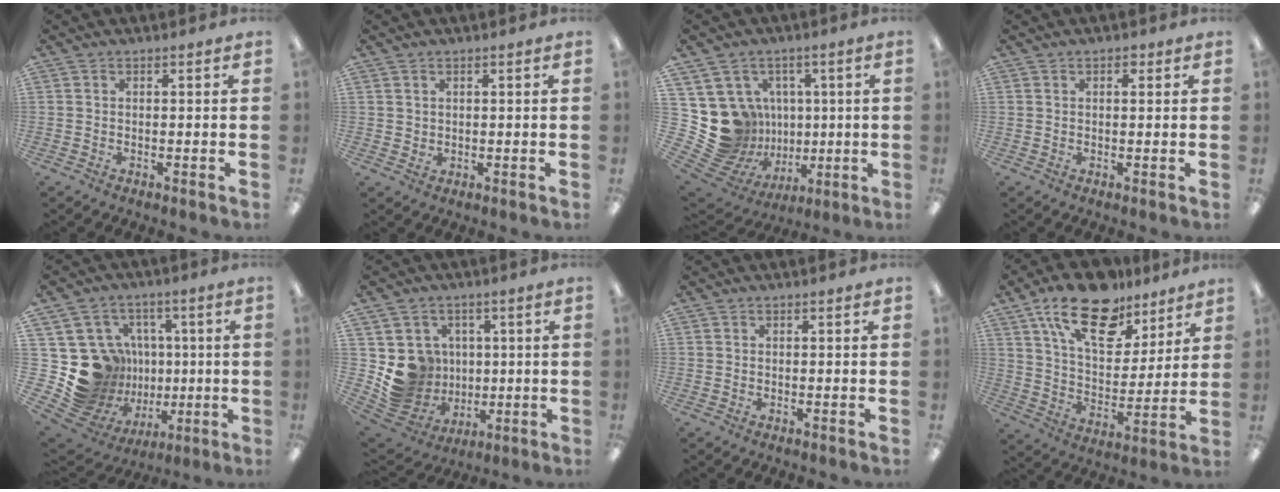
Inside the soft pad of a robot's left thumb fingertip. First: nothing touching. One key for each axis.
{"total": 1.5, "fx": 1.0, "fy": 1.1, "fz": 0.2, "tx": -0.005, "ty": 0.001, "tz": 0.018}
{"total": 15.9, "fx": 1.5, "fy": 15.2, "fz": 4.1, "tx": -0.105, "ty": -0.028, "tz": 0.069}
{"total": 1.5, "fx": 0.8, "fy": 0.9, "fz": 1.0, "tx": -0.004, "ty": -0.003, "tz": 0.010}
{"total": 19.9, "fx": 0.4, "fy": 19.0, "fz": 6.1, "tx": -0.144, "ty": -0.019, "tz": 0.069}
{"total": 10.9, "fx": 1.2, "fy": 10.7, "fz": 1.9, "tx": -0.065, "ty": -0.011, "tz": 0.040}
{"total": 0.0}
{"total": 19.1, "fx": 12.7, "fy": 9.5, "fz": 10.6, "tx": -0.179, "ty": -0.064, "tz": 0.223}